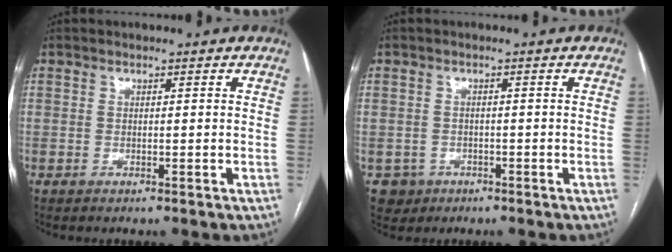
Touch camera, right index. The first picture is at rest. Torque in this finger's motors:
{"motor_torque": [-0.33, 0.12, -0.96, -0.21]}